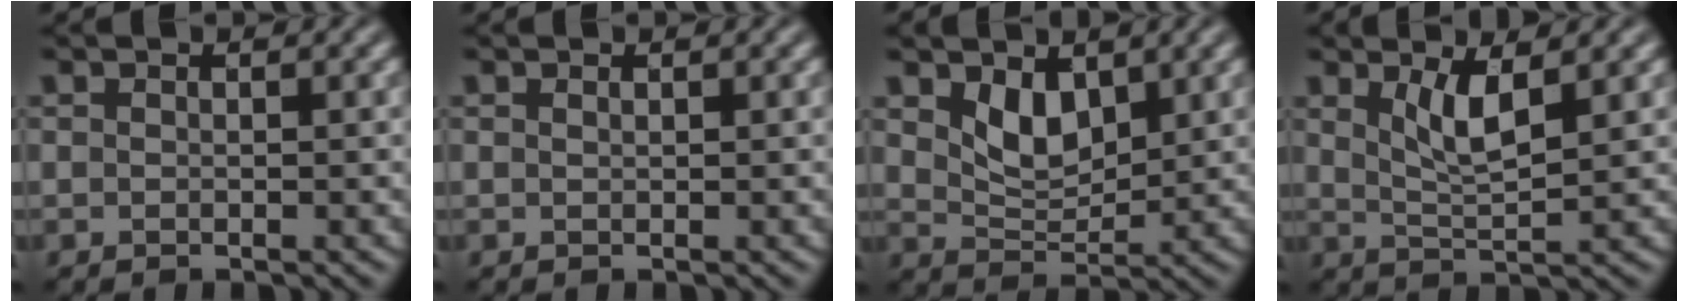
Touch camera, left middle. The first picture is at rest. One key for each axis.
{"total": 0.0}
{"total": 3.1, "fx": 1.4, "fy": 1.8, "fz": 2.1, "tx": -0.051, "ty": -0.012, "tz": 0.028}
{"total": 3.3, "fx": 1.1, "fy": 0.9, "fz": 3.0, "tx": -0.065, "ty": -0.010, "tz": 0.026}